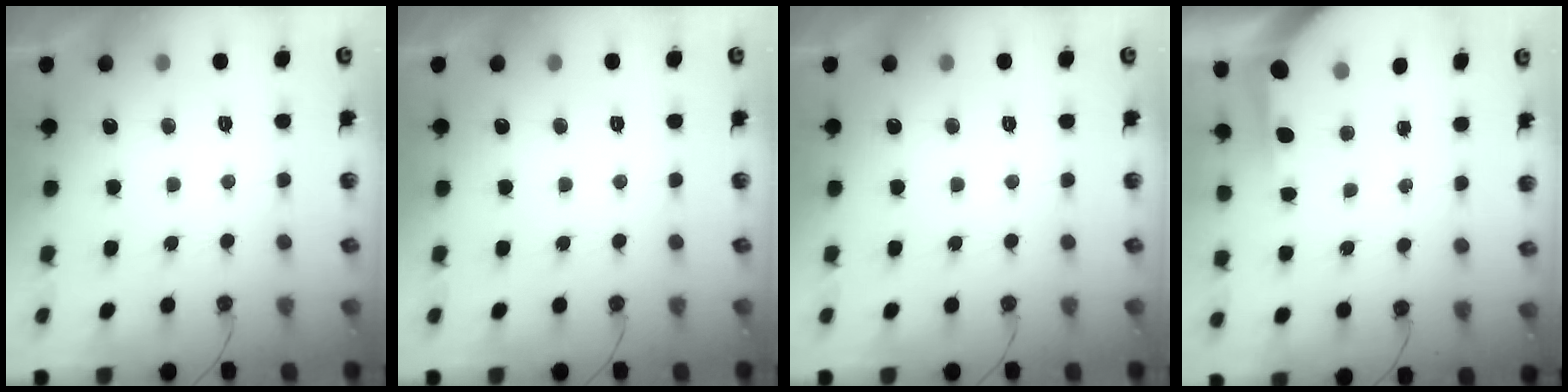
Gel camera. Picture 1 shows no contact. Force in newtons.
{"total": 0.0}
{"total": 0.0}
{"total": 5.7, "press": 5.7, "slide": 0.5}